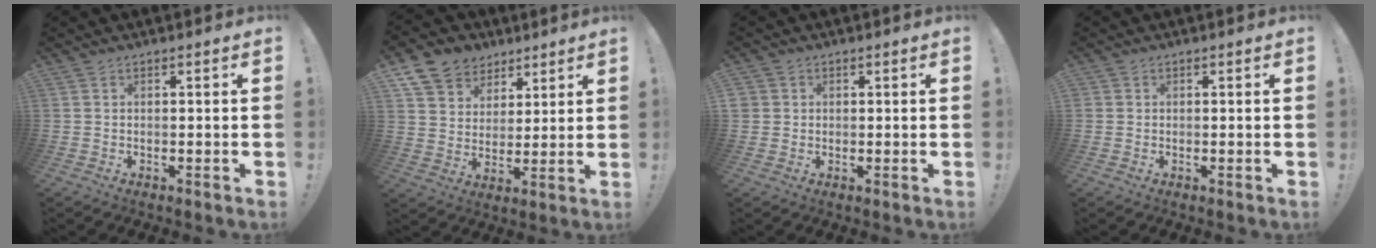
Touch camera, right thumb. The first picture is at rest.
{"total": 10.3, "force": [6.6, 7.6, 2.1], "torque": [-0.037, -0.045, 0.131]}
{"total": 2.1, "force": [0.2, 2.0, 0.1], "torque": [0.006, -0.001, 0.004]}
{"total": 0.8, "force": [0.1, 0.8, 0.1], "torque": [-0.004, 0.004, 0.002]}